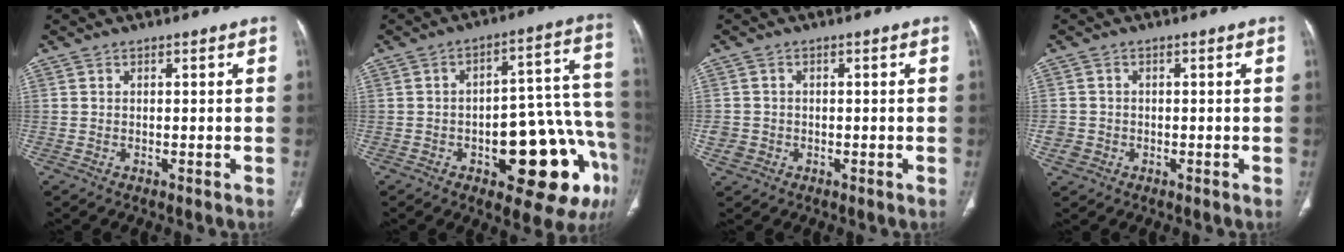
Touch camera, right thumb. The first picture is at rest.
{"total": 21.0, "force": [-7.9, 8.9, 17.4], "torque": [-0.153, 0.063, -0.089]}
{"total": 2.9, "force": [-0.8, 2.6, 0.9], "torque": [-0.011, 0.009, -0.012]}
{"total": 2.9, "force": [-0.9, 2.6, 0.9], "torque": [-0.012, 0.010, -0.015]}